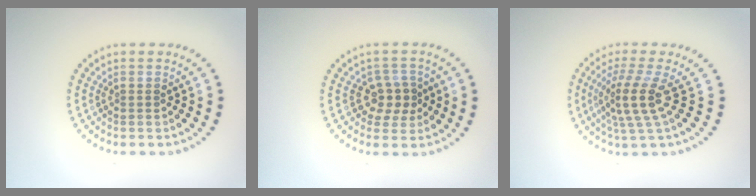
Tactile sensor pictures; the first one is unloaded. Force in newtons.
{"total": 2.7, "press": 2.5, "slide": 1.0}
{"total": 3.9, "press": 2.8, "slide": 2.7}